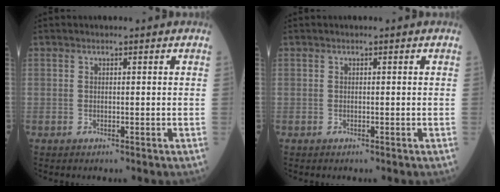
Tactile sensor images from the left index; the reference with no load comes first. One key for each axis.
{"total": 0.0}